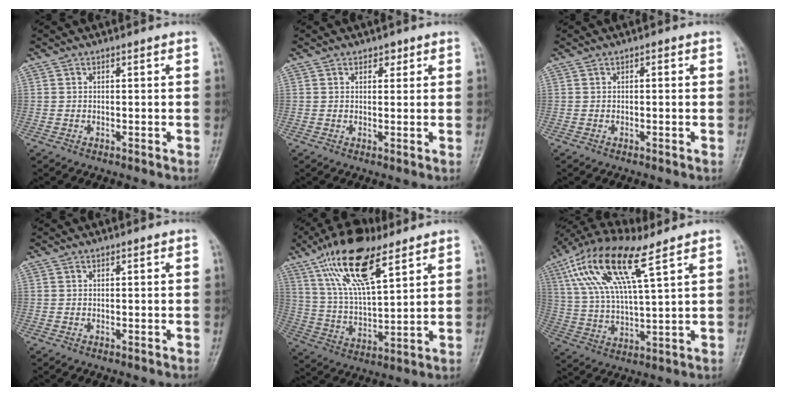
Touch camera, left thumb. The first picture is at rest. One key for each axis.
{"total": 2.1, "fx": 1.1, "fy": 1.5, "fz": 1.0, "tx": 0.004, "ty": -0.003, "tz": 0.011}
{"total": 1.1, "fx": 0.1, "fy": 0.6, "fz": 0.9, "tx": -0.005, "ty": 0.003, "tz": -0.002}
{"total": 0.0}
{"total": 17.0, "fx": 9.9, "fy": 6.2, "fz": 12.4, "tx": -0.210, "ty": -0.030, "tz": 0.185}
{"total": 16.3, "fx": 8.1, "fy": 4.6, "fz": 13.4, "tx": -0.274, "ty": -0.006, "tz": 0.155}